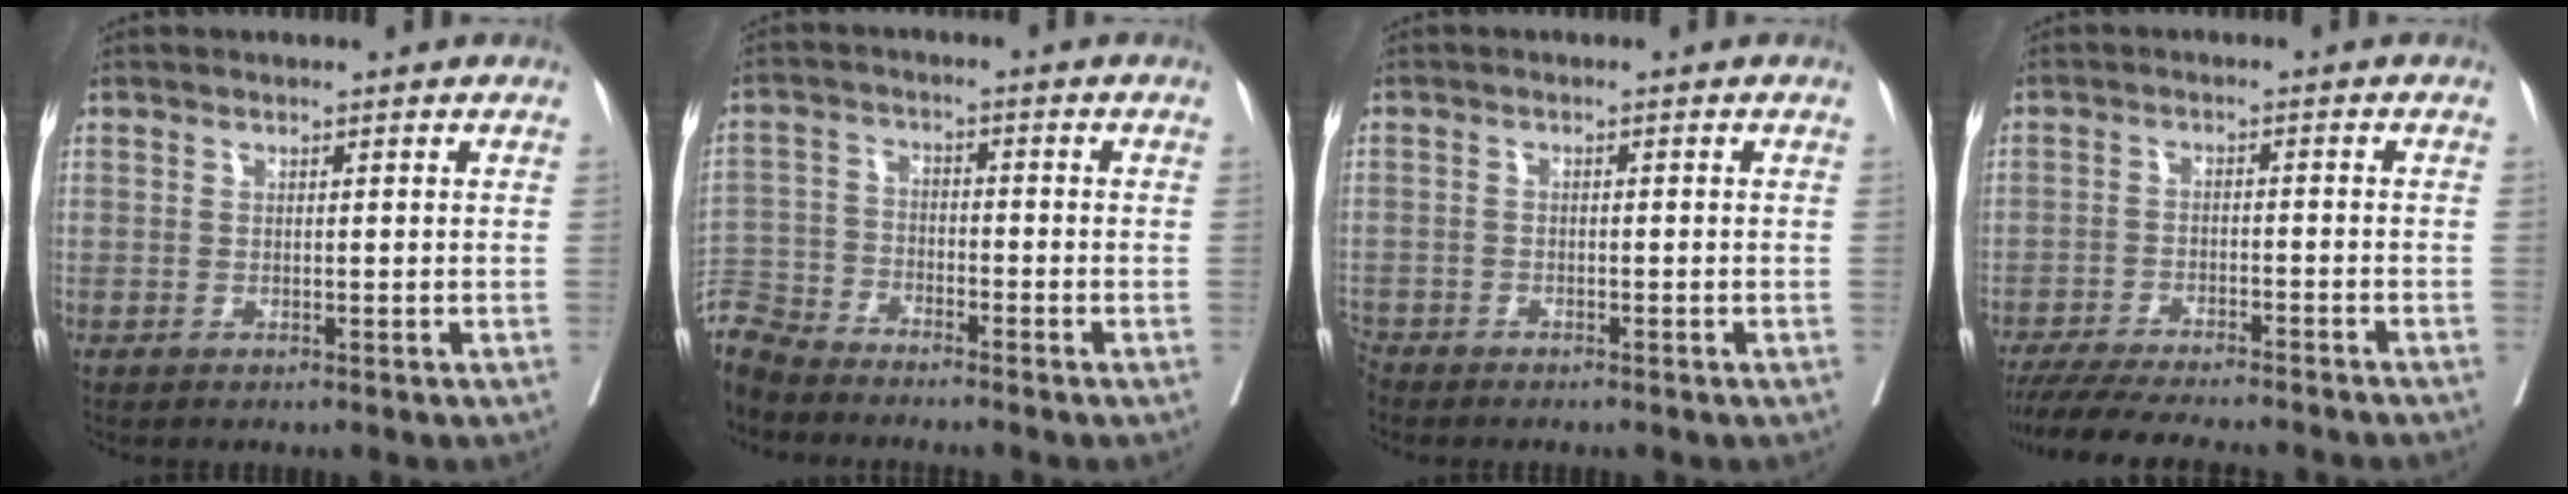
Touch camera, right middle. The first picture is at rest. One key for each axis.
{"total": 7.6, "fx": -7.4, "fy": 1.2, "fz": 0.6, "tx": -0.016, "ty": -0.004, "tz": -0.150}
{"total": 2.7, "fx": -2.6, "fy": 0.8, "fz": 0.3, "tx": -0.003, "ty": -0.005, "tz": -0.049}
{"total": 16.4, "fx": -14.7, "fy": 1.9, "fz": 7.2, "tx": -0.122, "ty": -0.026, "tz": -0.207}